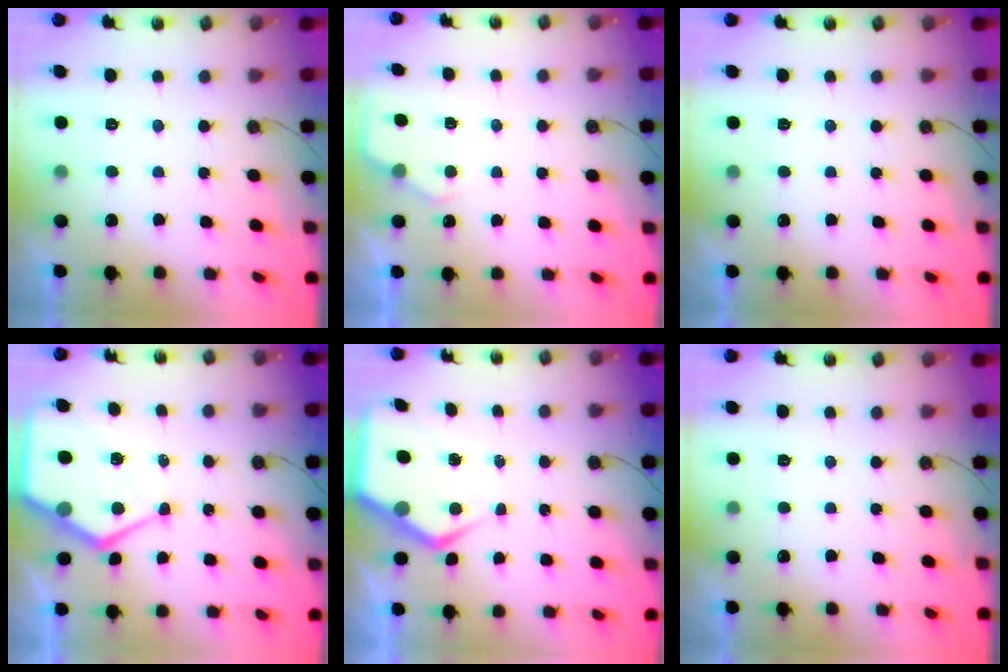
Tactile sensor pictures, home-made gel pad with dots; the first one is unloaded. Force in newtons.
{"total": 3.0, "press": 2.9, "slide": 0.4}
{"total": 0.0}
{"total": 13.5, "press": 13.4, "slide": 1.4}
{"total": 6.7, "press": 6.7, "slide": 0.6}
{"total": 0.0}